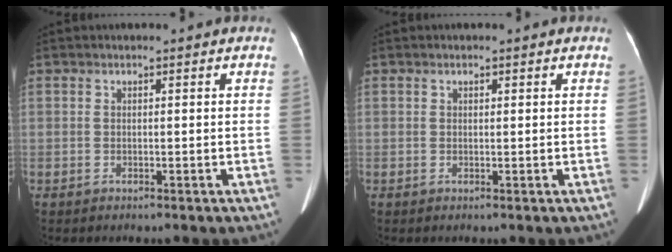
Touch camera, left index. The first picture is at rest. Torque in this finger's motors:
{"motor_torque": [-0.26, -0.03, -0.02, -0.01]}